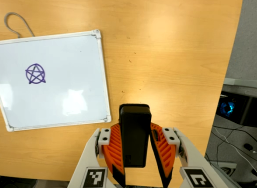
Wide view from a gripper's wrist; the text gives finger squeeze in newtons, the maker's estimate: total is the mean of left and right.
{"total": 6.8, "left": 5.4, "right": 8.2}